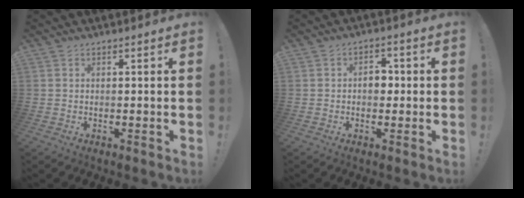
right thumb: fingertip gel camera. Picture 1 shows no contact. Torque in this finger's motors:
{"motor_torque": [0.58, 0.81, 0.30, -0.33, 0.00]}